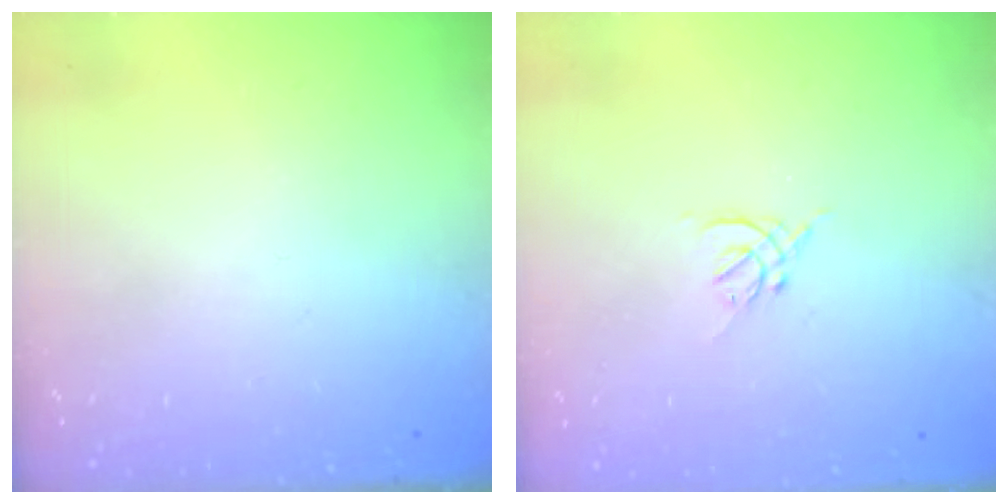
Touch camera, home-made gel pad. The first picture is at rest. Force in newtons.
{"total": 1.7, "press": 1.6, "slide": 0.6}